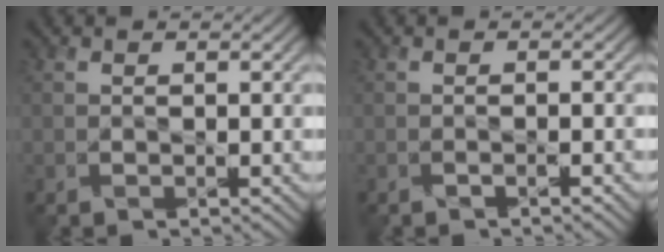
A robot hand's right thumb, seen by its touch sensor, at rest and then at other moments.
{"total": 0.8, "force": [-0.5, -0.1, 0.6], "torque": [-0.010, 0.001, -0.011]}